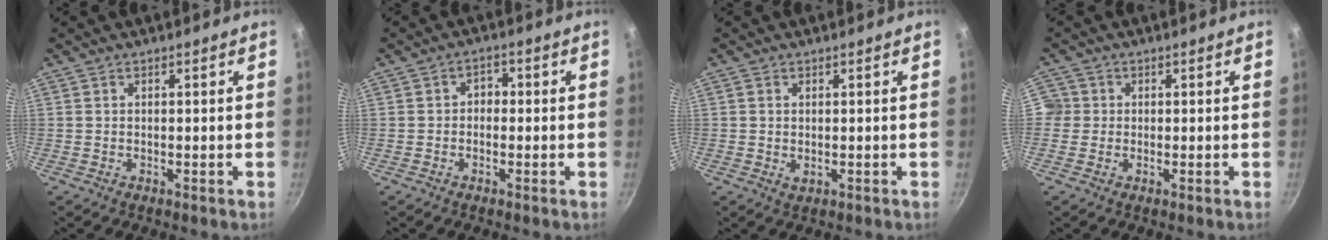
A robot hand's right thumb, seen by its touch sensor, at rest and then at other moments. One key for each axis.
{"total": 2.7, "fx": -0.3, "fy": 2.2, "fz": 1.5, "tx": -0.007, "ty": 0.011, "tz": -0.009}
{"total": 1.4, "fx": 0.2, "fy": 1.0, "fz": 1.0, "tx": -0.017, "ty": -0.001, "tz": 0.003}
{"total": 3.1, "fx": -0.1, "fy": 3.1, "fz": 0.4, "tx": 0.016, "ty": 0.007, "tz": -0.009}